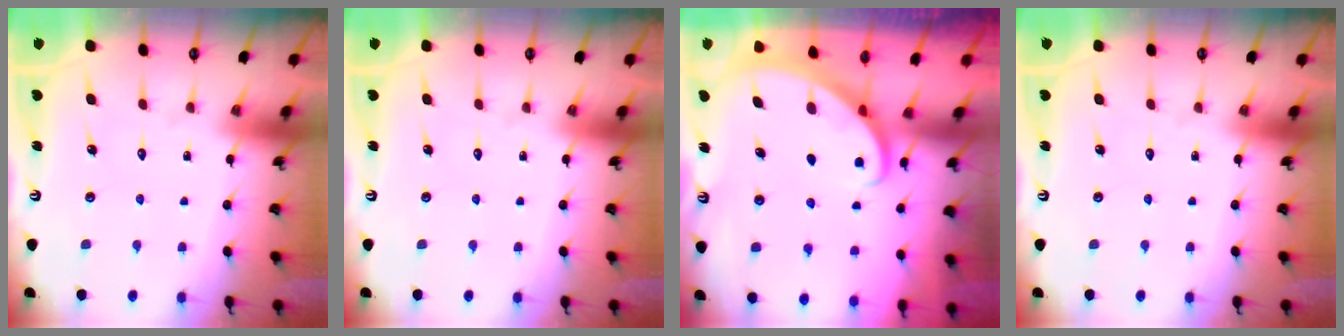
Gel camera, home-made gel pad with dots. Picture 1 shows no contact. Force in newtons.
{"total": 0.0}
{"total": 2.8, "press": 2.8, "slide": 0.2}
{"total": 0.0}